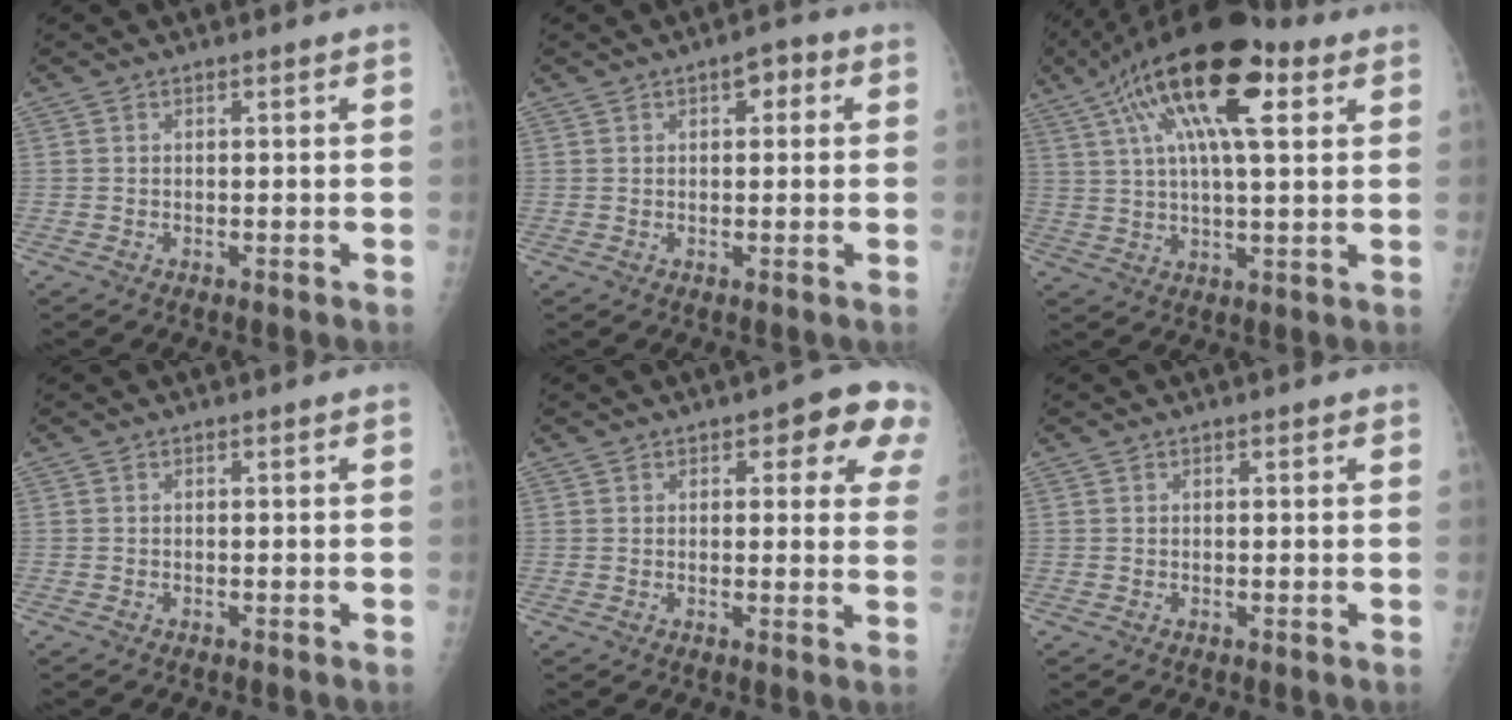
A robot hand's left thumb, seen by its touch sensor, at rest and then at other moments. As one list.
[{"total": 3.6, "force": [1.3, 2.1, 2.6], "torque": [-0.015, 0.004, 0.012]}, {"total": 19.6, "force": [8.3, 6.7, 16.5], "torque": [-0.287, 0.010, 0.135]}, {"total": 0.0}, {"total": 8.6, "force": [4.6, 4.3, 5.9], "torque": [-0.021, -0.013, 0.045]}, {"total": 0.8, "force": [0.5, 0.4, 0.3], "torque": [-0.002, -0.003, 0.004]}]